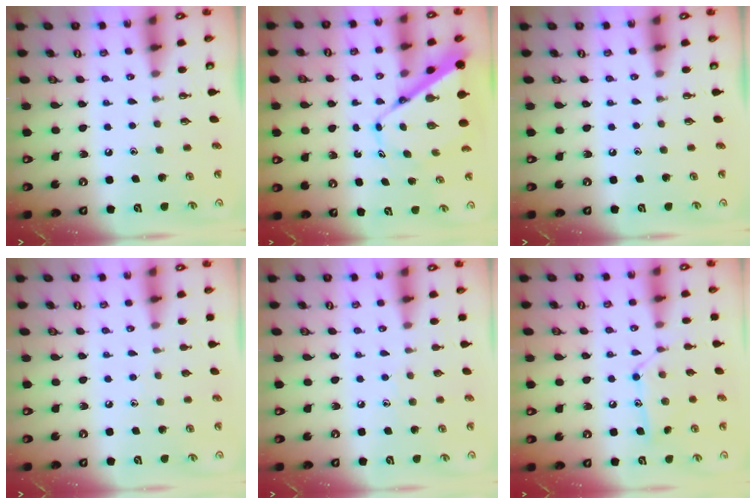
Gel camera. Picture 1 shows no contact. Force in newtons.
{"total": 10.8, "press": 10.8, "slide": 1.1}
{"total": 0.0}
{"total": 3.8, "press": 3.7, "slide": 0.4}
{"total": 4.2, "press": 4.2, "slide": 0.5}
{"total": 12.1, "press": 12.1, "slide": 0.6}